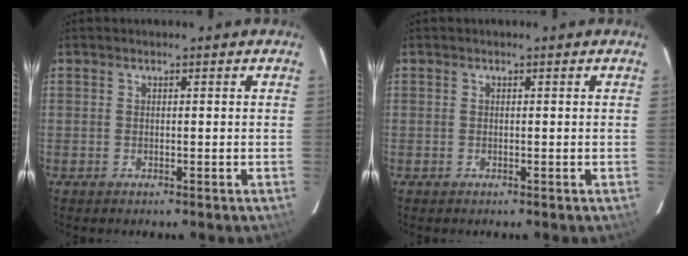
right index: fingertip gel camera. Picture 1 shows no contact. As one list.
[{"total": 0.0}]